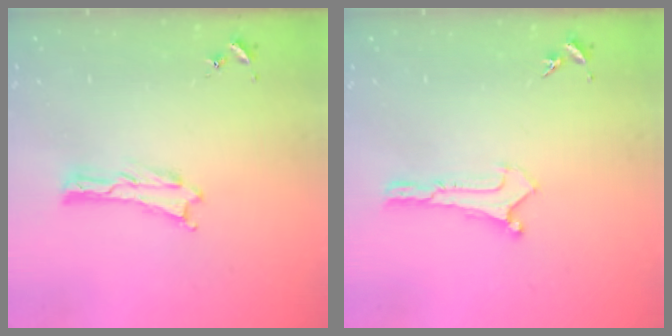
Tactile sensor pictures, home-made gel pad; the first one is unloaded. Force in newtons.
{"total": 0.0}